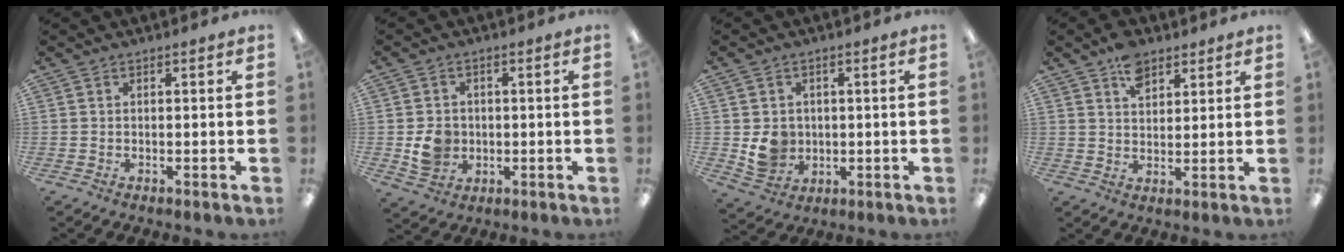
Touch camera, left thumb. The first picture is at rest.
{"total": 6.4, "force": [-0.5, 5.7, 2.8], "torque": [-0.044, 0.002, -0.009]}
{"total": 6.5, "force": [0.4, 6.1, 2.2], "torque": [-0.027, 0.001, 0.011]}
{"total": 6.7, "force": [4.5, 4.0, 3.0], "torque": [-0.042, -0.014, 0.079]}